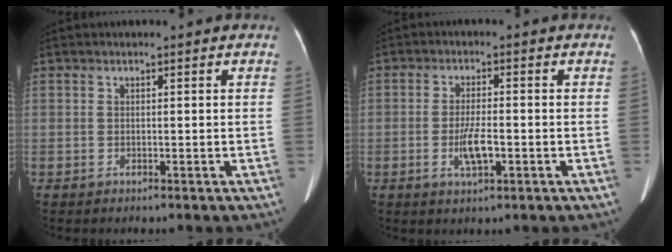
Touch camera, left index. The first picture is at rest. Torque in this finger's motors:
{"motor_torque": [0.78, 0.29, 0.10, 0.03]}